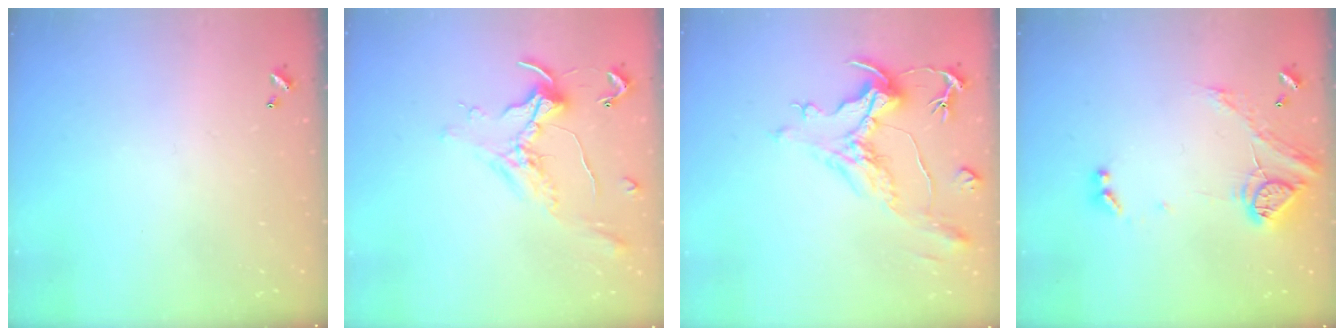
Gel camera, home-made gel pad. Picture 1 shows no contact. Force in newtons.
{"total": 1.1, "press": 1.0, "slide": 0.4}
{"total": 1.6, "press": 0.0, "slide": 1.6}
{"total": 17.3, "press": 17.3, "slide": 0.8}